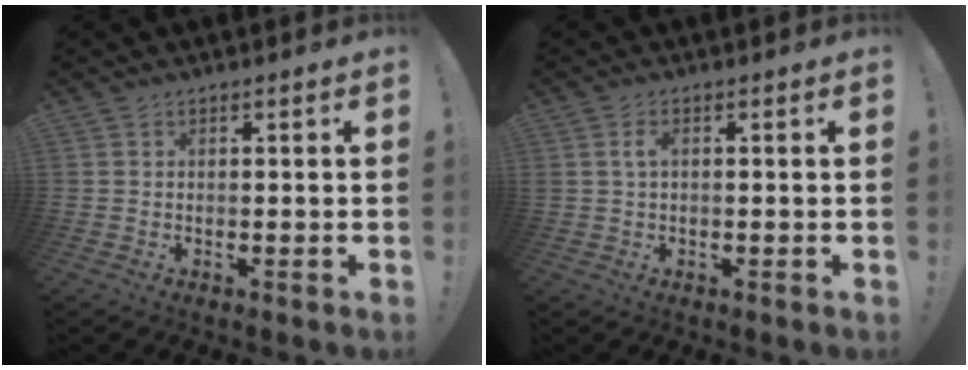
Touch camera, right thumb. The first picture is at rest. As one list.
[{"total": 2.6, "force": [0.4, 1.4, 2.1], "torque": [-0.048, 0.009, 0.008]}]